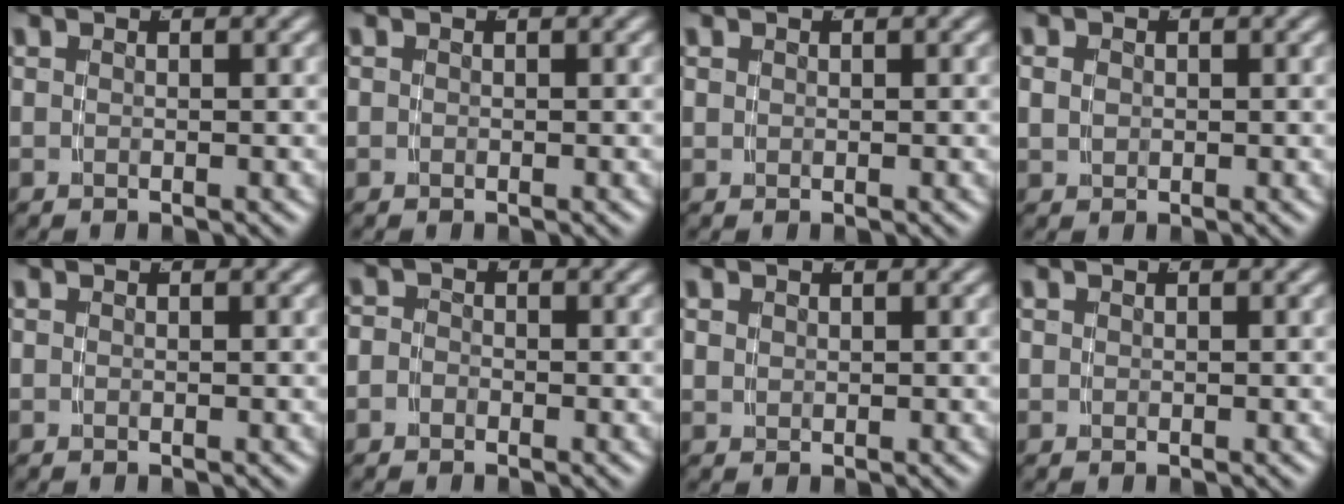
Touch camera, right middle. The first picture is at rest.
{"total": 0.0}
{"total": 0.0}
{"total": 0.9, "force": [0.2, 0.7, 0.6], "torque": [-0.013, -0.007, 0.011]}
{"total": 0.0}
{"total": 1.7, "force": [-1.0, 1.4, 0.1], "torque": [-0.006, -0.007, -0.020]}
{"total": 0.5, "force": [0.5, 0.0, 0.2], "torque": [0.000, -0.003, 0.018]}
{"total": 0.0}